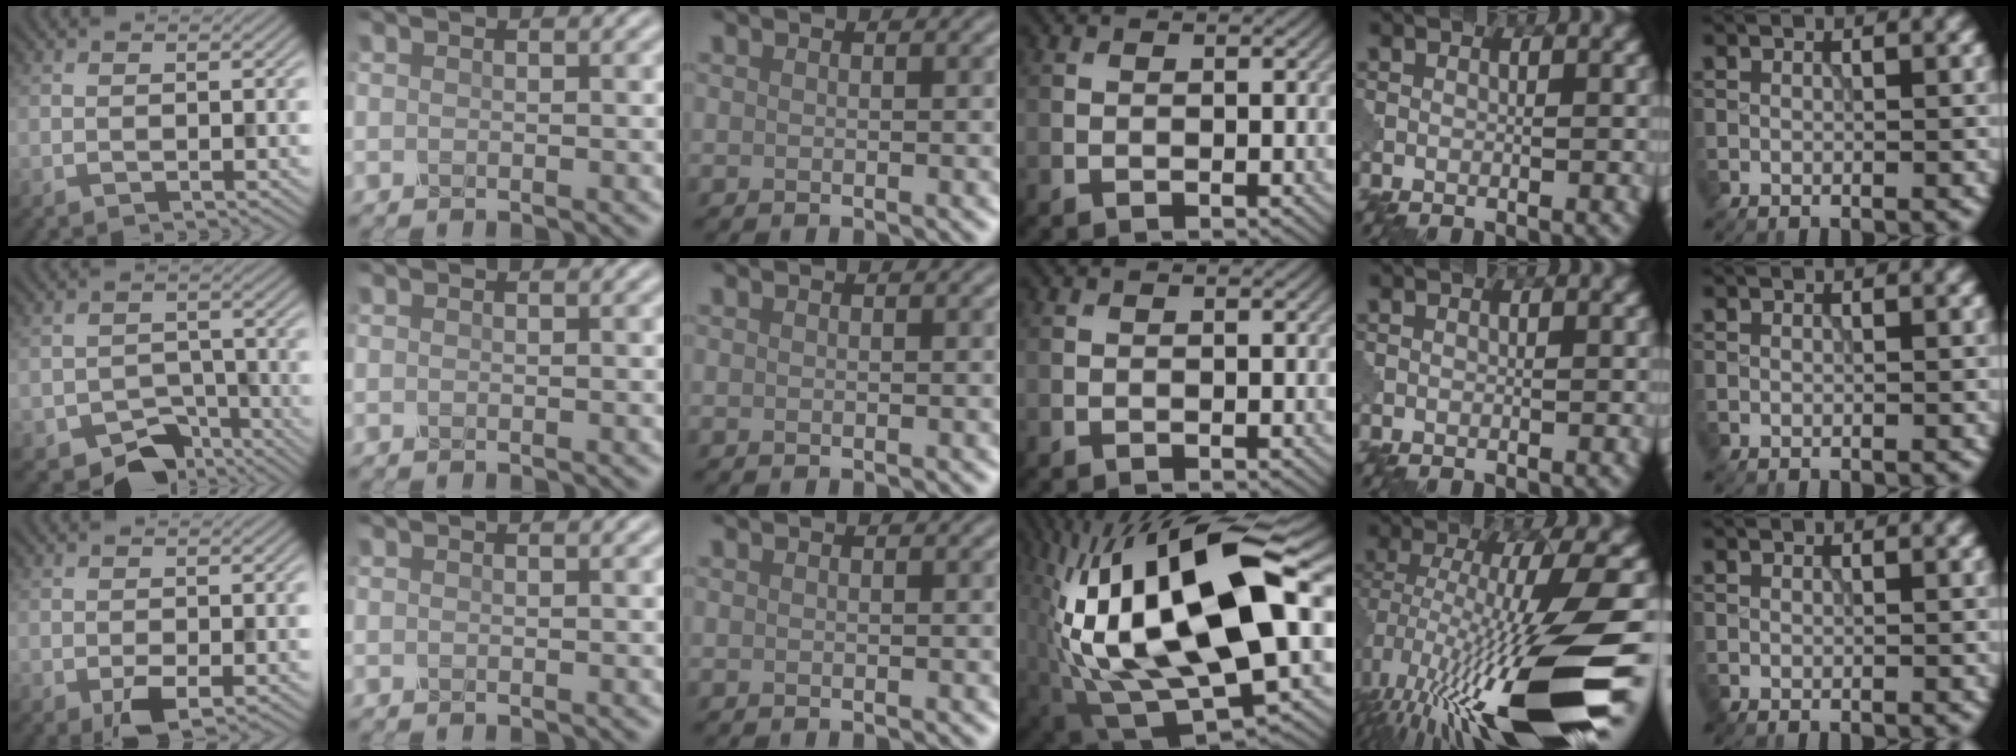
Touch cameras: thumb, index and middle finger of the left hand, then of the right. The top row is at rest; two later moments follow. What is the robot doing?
{"motion": "disassemble", "object": "pitcher"}